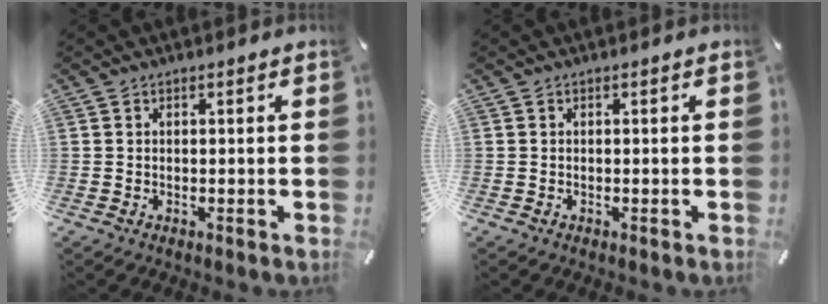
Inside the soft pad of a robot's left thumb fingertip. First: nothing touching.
{"total": 0.0}